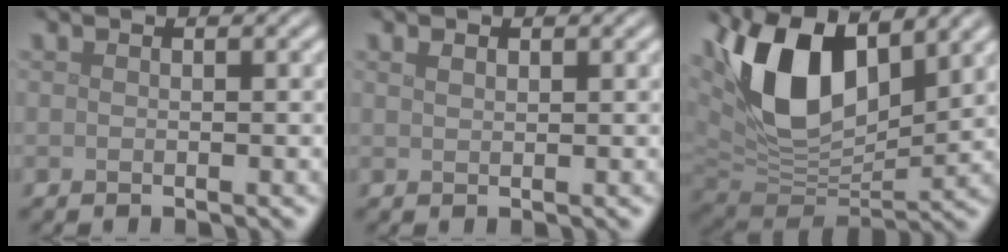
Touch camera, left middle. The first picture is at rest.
{"total": 0.9, "force": [0.6, 0.4, 0.5], "torque": [-0.012, 0.001, 0.013]}
{"total": 11.8, "force": [4.9, 6.3, 8.7], "torque": [-0.177, 0.003, 0.087]}